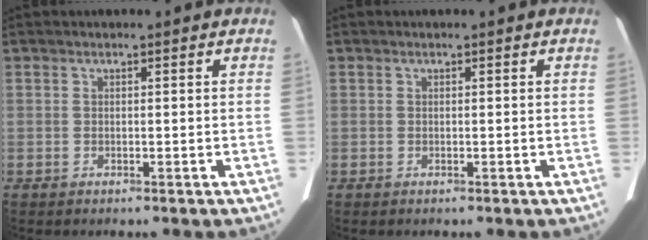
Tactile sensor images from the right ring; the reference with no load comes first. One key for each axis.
{"total": 0.0}